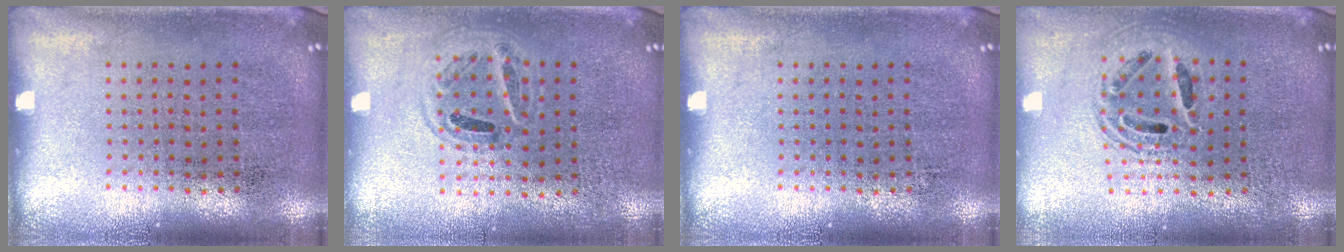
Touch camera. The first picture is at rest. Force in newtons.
{"total": 0.9, "press": 0.9, "slide": 0.3}
{"total": 0.0}
{"total": 1.6, "press": 1.4, "slide": 0.9}